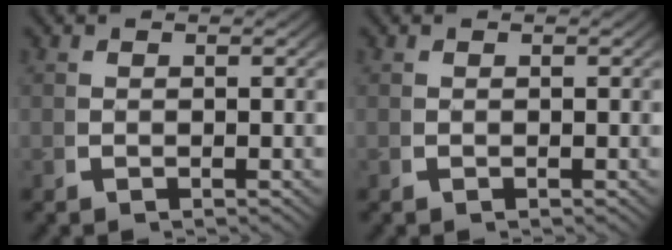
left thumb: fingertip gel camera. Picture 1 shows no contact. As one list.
[{"total": 0.0}]